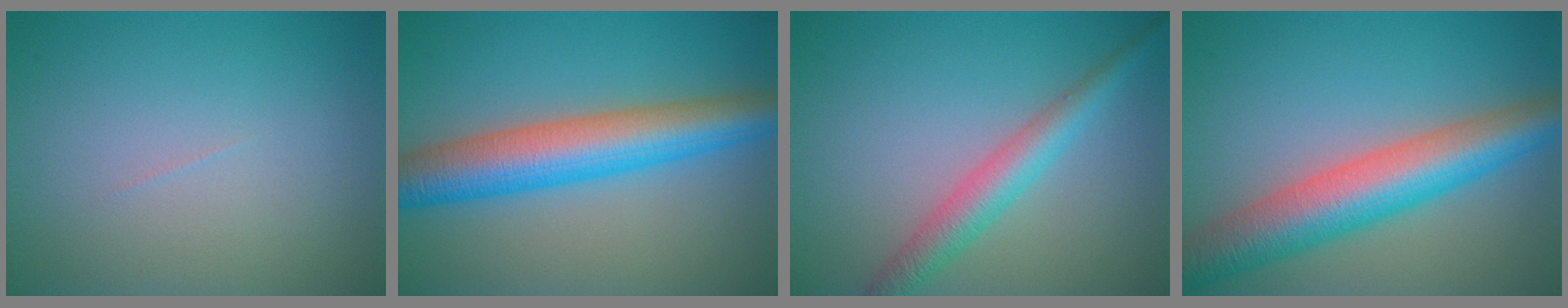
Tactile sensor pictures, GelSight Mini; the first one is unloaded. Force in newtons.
{"total": 8.0, "press": 8.0, "slide": 0.2}
{"total": 3.6, "press": 3.6, "slide": 0.1}
{"total": 8.4, "press": 8.4, "slide": 0.1}